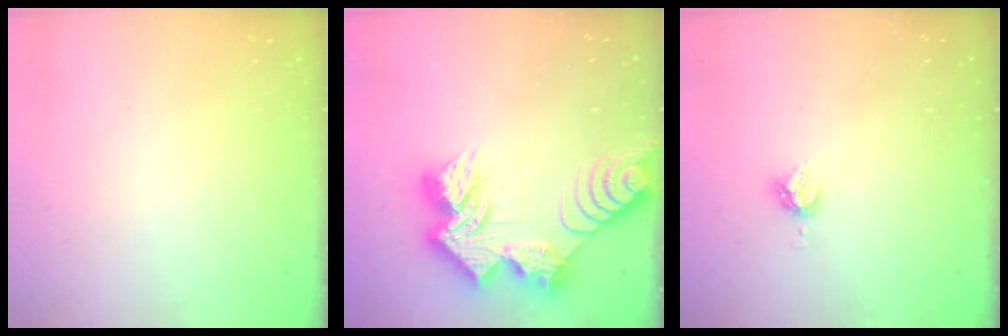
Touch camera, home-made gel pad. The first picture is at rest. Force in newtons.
{"total": 19.6, "press": 19.6, "slide": 1.4}
{"total": 4.5, "press": 4.5, "slide": 0.0}